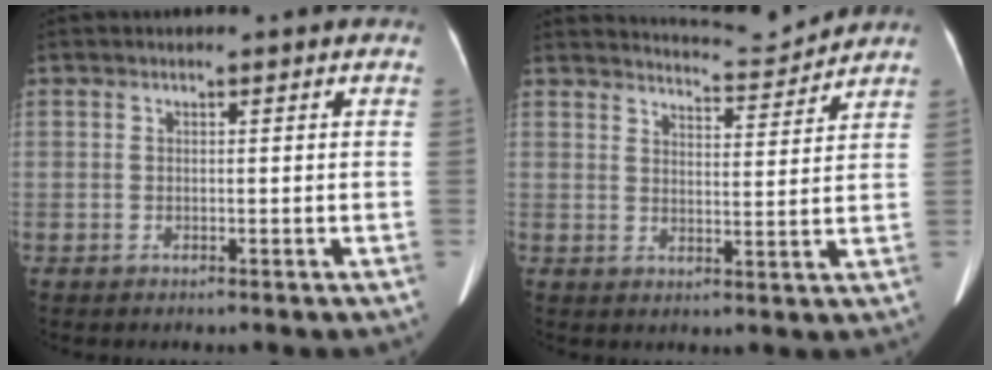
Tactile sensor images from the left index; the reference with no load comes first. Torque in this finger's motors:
{"motor_torque": [-0.80, -1.34, -0.05, -0.03]}